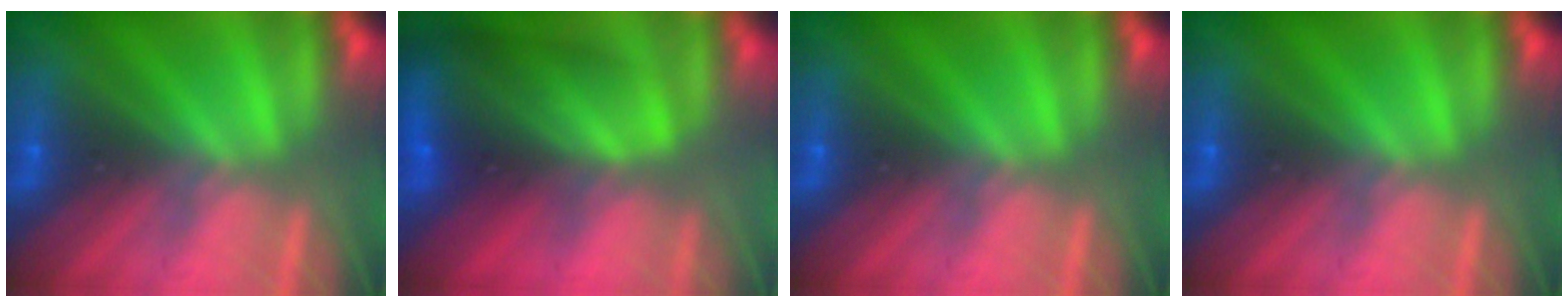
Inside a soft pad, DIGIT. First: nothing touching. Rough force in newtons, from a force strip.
{"total": 8.9}
{"total": 0.0}
{"total": 0.0}